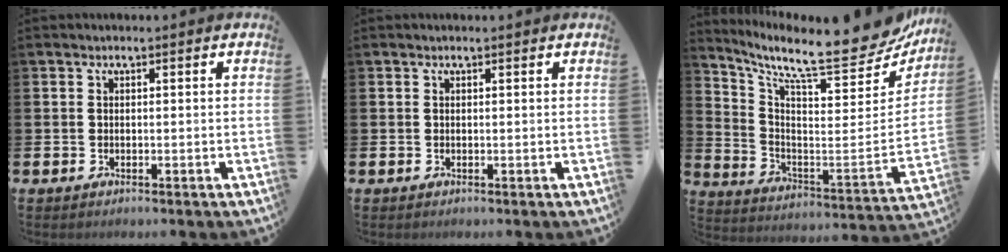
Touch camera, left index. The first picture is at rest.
{"total": 0.0}
{"total": 11.1, "force": [9.5, 2.2, 5.2], "torque": [-0.116, -0.085, 0.153]}